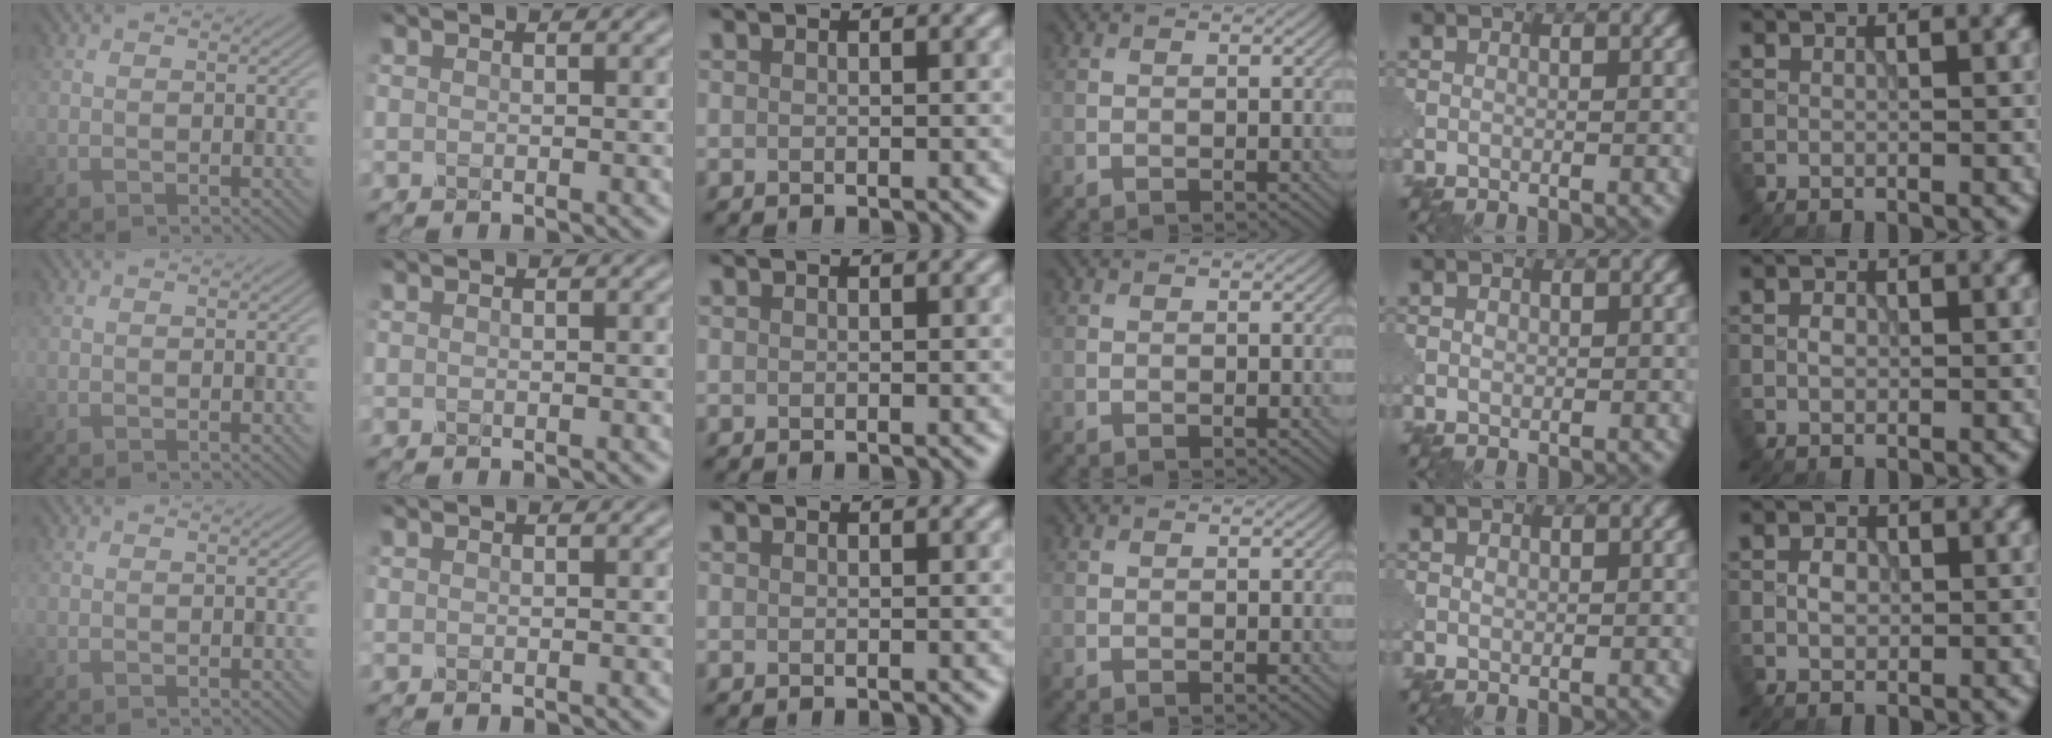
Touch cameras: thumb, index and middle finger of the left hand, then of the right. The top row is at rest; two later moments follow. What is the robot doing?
{"motion": "close", "object": "eyeshadow palette"}